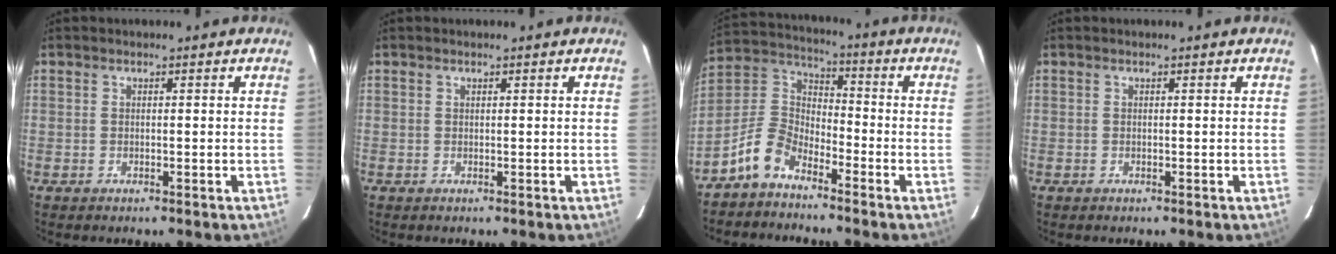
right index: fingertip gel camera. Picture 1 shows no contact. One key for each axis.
{"total": 0.0}
{"total": 7.8, "fx": -5.5, "fy": 3.9, "fz": 3.8, "tx": -0.095, "ty": 0.026, "tz": -0.120}
{"total": 0.0}